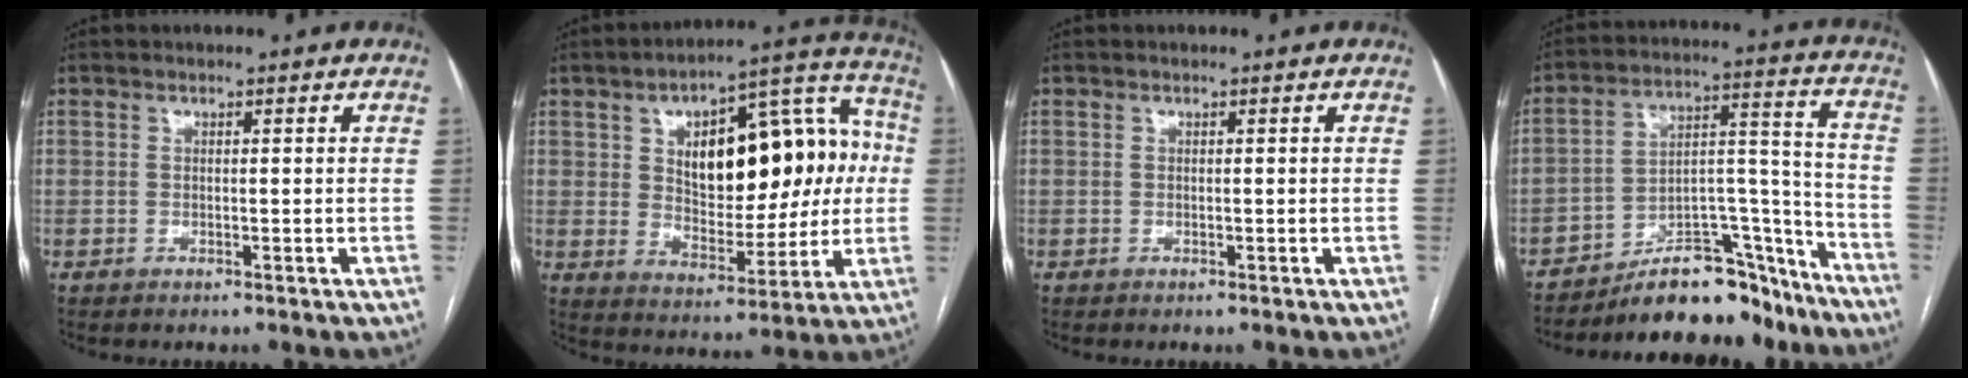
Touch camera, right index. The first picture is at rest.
{"total": 21.3, "force": [3.2, 9.5, 18.8], "torque": [-0.271, 0.048, 0.055]}
{"total": 0.0}
{"total": 16.8, "force": [-15.0, 5.3, 5.5], "torque": [-0.060, 0.058, -0.231]}